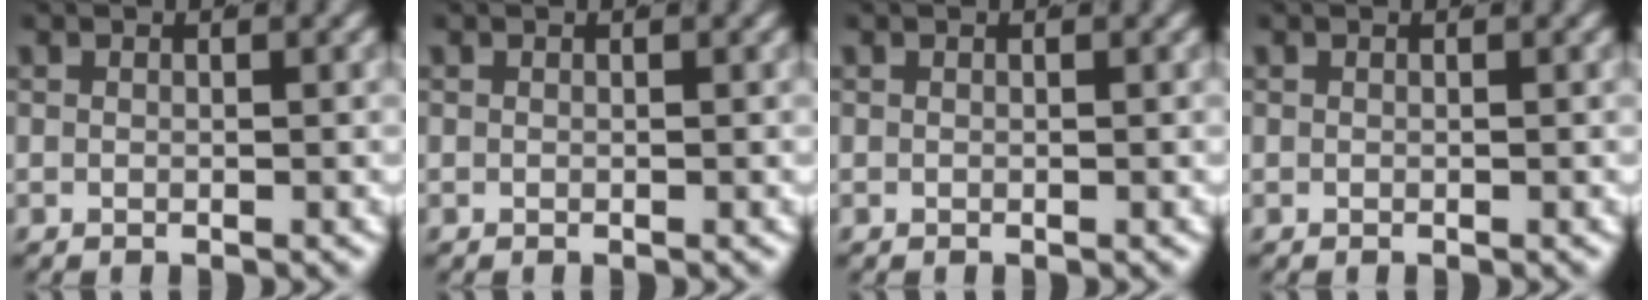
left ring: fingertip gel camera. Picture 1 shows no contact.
{"total": 0.0}
{"total": 0.0}
{"total": 0.0}